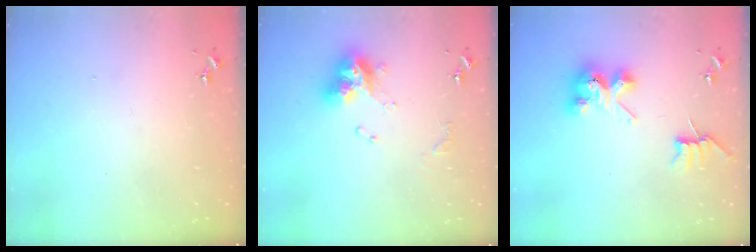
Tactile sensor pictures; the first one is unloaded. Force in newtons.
{"total": 13.6, "press": 13.6, "slide": 1.3}
{"total": 8.1, "press": 8.1, "slide": 0.9}